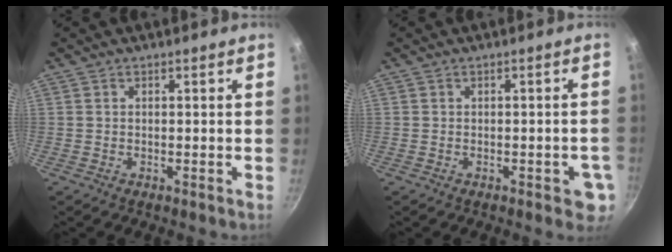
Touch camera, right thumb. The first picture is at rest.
{"total": 4.3, "force": [-1.4, 2.3, 3.4], "torque": [-0.019, 0.009, -0.015]}